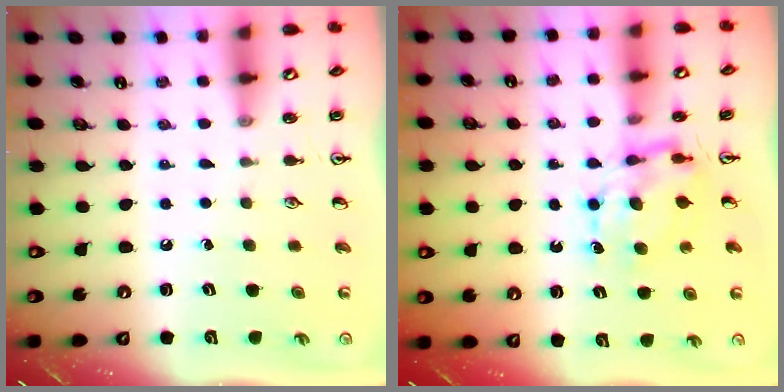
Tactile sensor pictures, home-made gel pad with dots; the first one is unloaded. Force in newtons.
{"total": 6.5, "press": 6.5, "slide": 0.7}